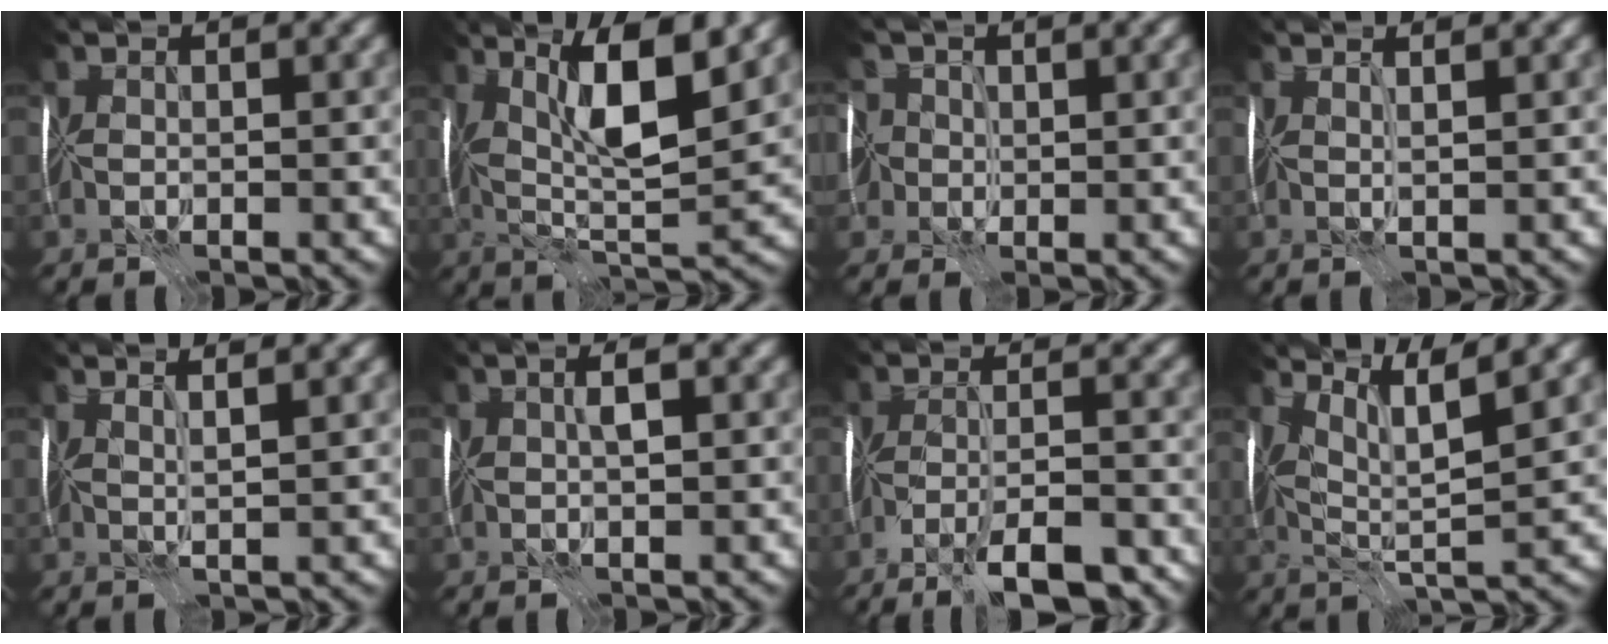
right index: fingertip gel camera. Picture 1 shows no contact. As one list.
[{"total": 8.7, "force": [2.9, 2.0, 7.9], "torque": [-0.140, 0.002, 0.047]}, {"total": 5.2, "force": [1.1, 4.3, 2.7], "torque": [-0.047, 0.026, -0.018]}, {"total": 1.2, "force": [0.9, -0.8, 0.2], "torque": [-0.003, -0.003, 0.012]}, {"total": 1.7, "force": [1.3, -0.4, 1.1], "torque": [-0.011, 0.006, 0.009]}, {"total": 1.7, "force": [0.5, 0.3, 1.6], "torque": [-0.032, 0.003, 0.008]}, {"total": 7.8, "force": [-5.8, 1.4, 5.0], "torque": [-0.075, -0.013, -0.089]}, {"total": 5.1, "force": [3.3, 0.2, 3.8], "torque": [-0.074, 0.000, 0.060]}]